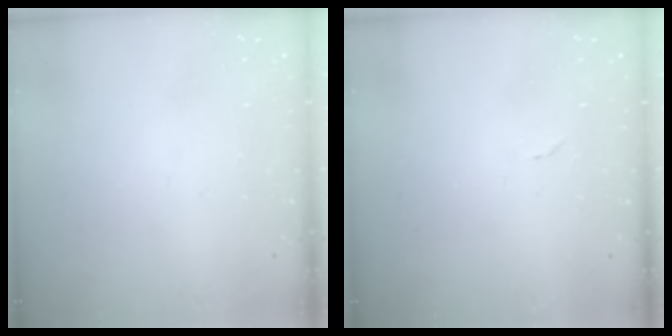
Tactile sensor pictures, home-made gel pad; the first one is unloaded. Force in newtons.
{"total": 5.0, "press": 5.0, "slide": 0.3}